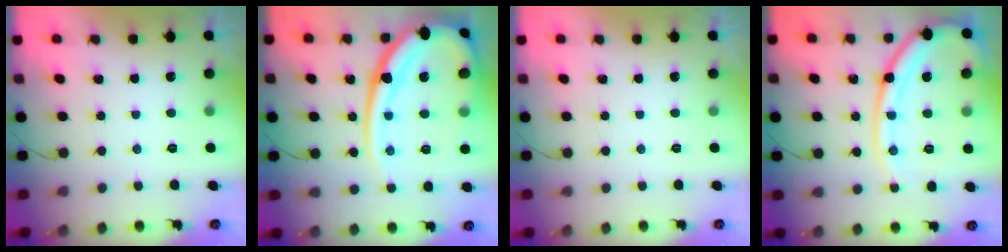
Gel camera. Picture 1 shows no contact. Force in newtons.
{"total": 23.3, "press": 23.1, "slide": 2.9}
{"total": 0.0}
{"total": 16.9, "press": 16.8, "slide": 1.8}